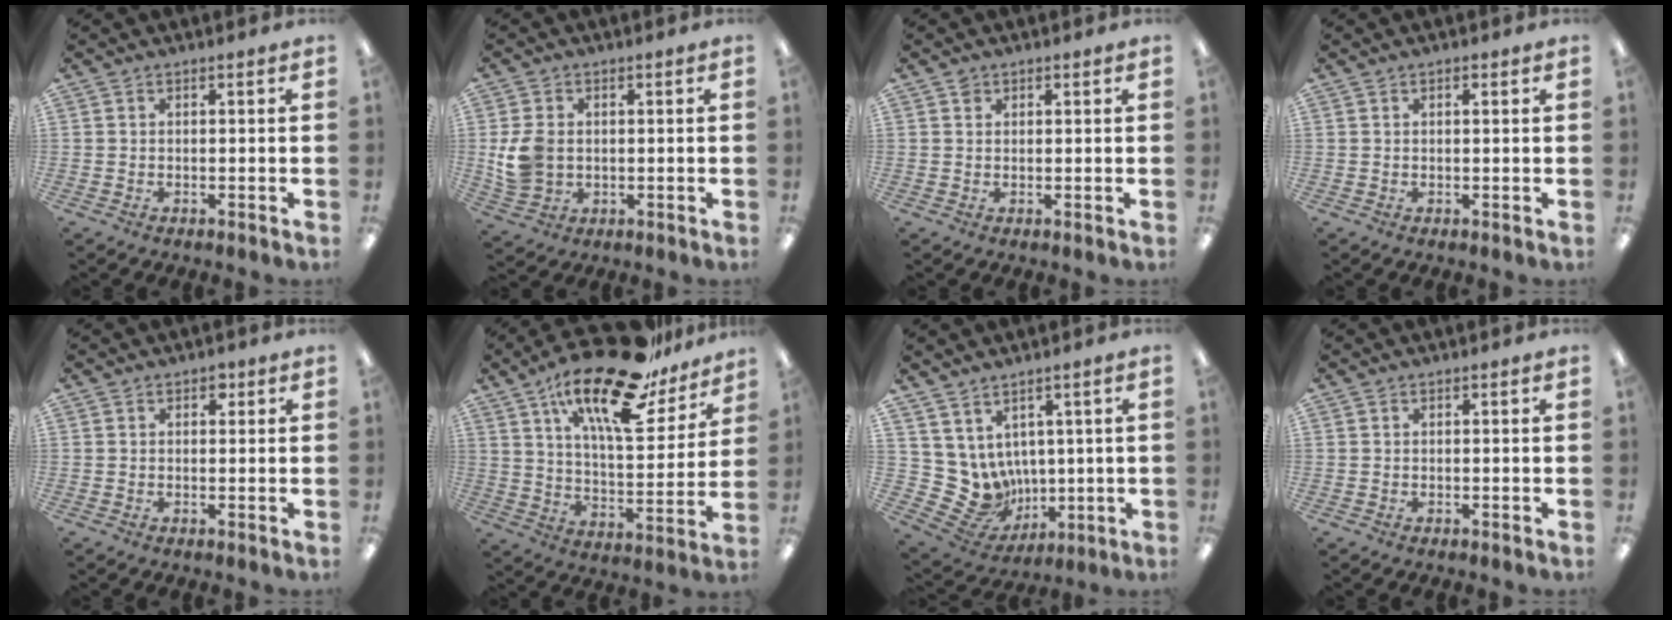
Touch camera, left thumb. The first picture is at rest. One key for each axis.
{"total": 7.6, "fx": 0.4, "fy": 6.0, "fz": 4.7, "tx": -0.105, "ty": 0.006, "tz": 0.009}
{"total": 1.0, "fx": 0.6, "fy": 0.7, "fz": 0.2, "tx": -0.005, "ty": 0.002, "tz": 0.012}
{"total": 0.7, "fx": 0.4, "fy": 0.2, "fz": 0.5, "tx": -0.010, "ty": 0.002, "tz": 0.008}
{"total": 1.7, "fx": 0.9, "fy": 1.2, "fz": 0.8, "tx": -0.001, "ty": -0.002, "tz": 0.012}
{"total": 25.3, "fx": 16.9, "fy": 9.0, "fz": 16.5, "tx": -0.265, "ty": -0.097, "tz": 0.280}
{"total": 7.9, "fx": 2.3, "fy": 7.3, "fz": 1.9, "tx": -0.076, "ty": -0.039, "tz": 0.055}
{"total": 0.0}